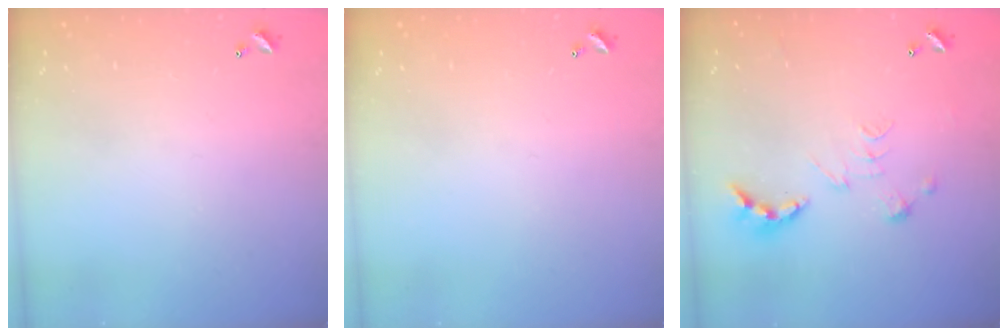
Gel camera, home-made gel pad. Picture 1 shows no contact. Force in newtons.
{"total": 0.0}
{"total": 0.8, "press": 0.8, "slide": 0.3}